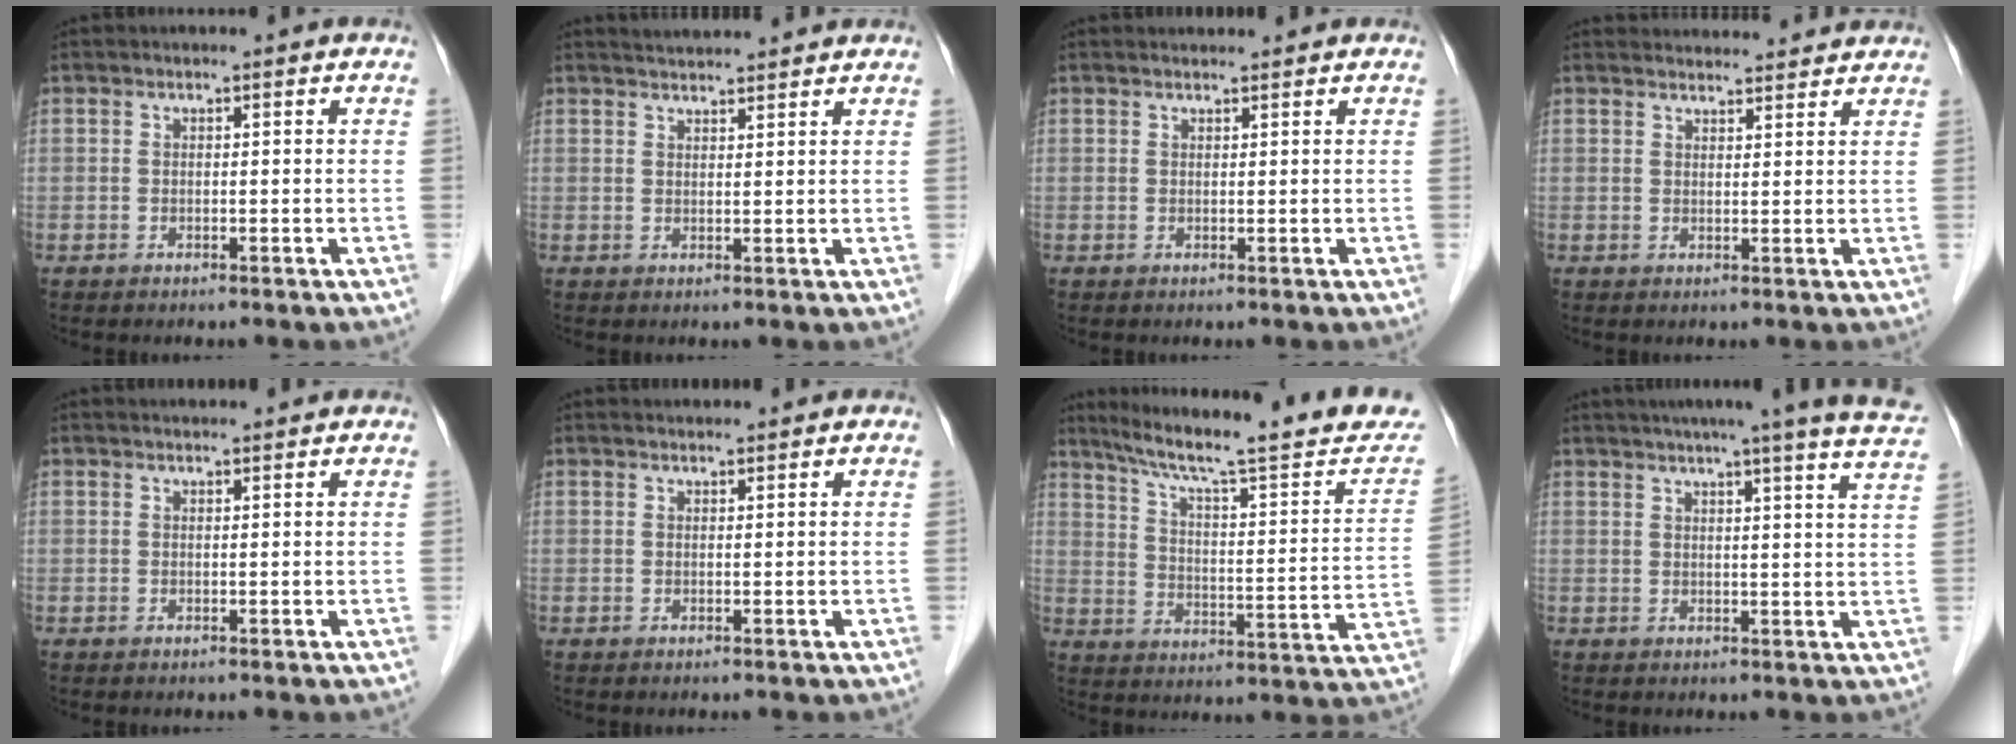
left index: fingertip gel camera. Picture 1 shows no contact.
{"total": 5.0, "force": [4.8, 0.2, 1.2], "torque": [-0.020, 0.030, 0.069]}
{"total": 1.7, "force": [1.7, 0.2, 0.3], "torque": [-0.008, 0.017, 0.028]}
{"total": 8.2, "force": [8.0, 1.2, 1.1], "torque": [-0.009, 0.026, 0.094]}
{"total": 1.6, "force": [1.6, 0.1, 0.5], "torque": [-0.008, 0.018, 0.028]}
{"total": 1.1, "force": [1.1, 0.1, 0.2], "torque": [-0.008, 0.013, 0.021]}
{"total": 23.5, "force": [19.8, 2.1, 12.4], "torque": [-0.180, -0.022, 0.263]}
{"total": 18.7, "force": [16.2, -1.3, 9.3], "torque": [-0.137, -0.028, 0.186]}